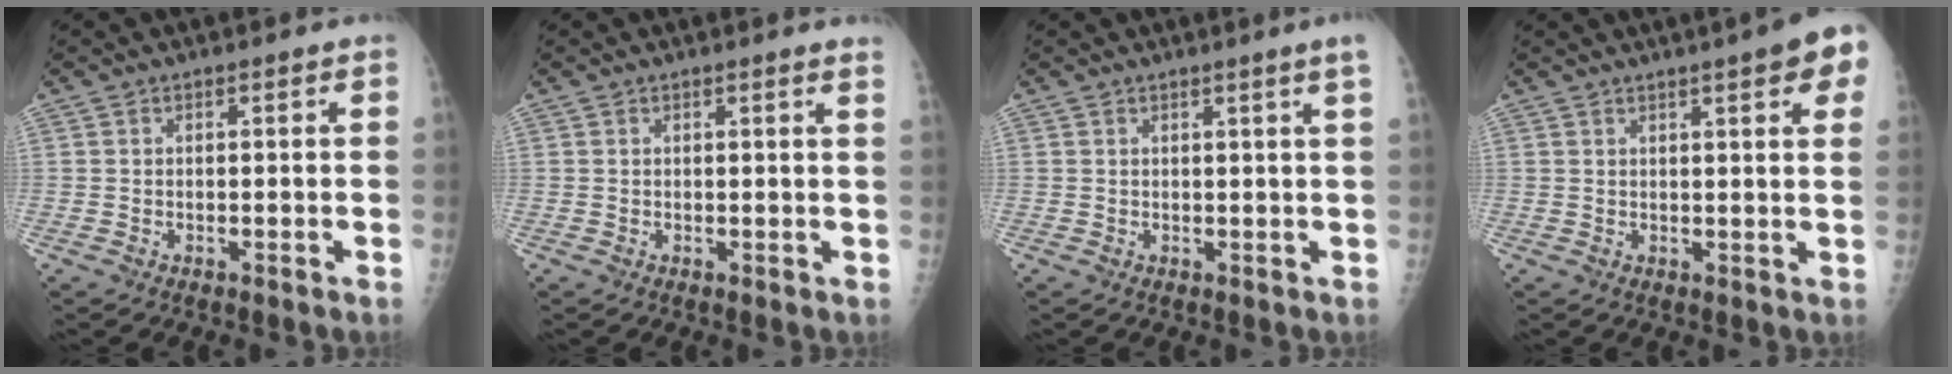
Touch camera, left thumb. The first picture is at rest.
{"total": 1.6, "force": [1.4, -0.3, 0.7], "torque": [-0.024, -0.010, 0.009]}
{"total": 2.6, "force": [1.5, -0.9, 1.8], "torque": [-0.026, -0.009, 0.025]}
{"total": 9.7, "force": [5.3, 1.9, 8.0], "torque": [-0.077, -0.004, 0.056]}